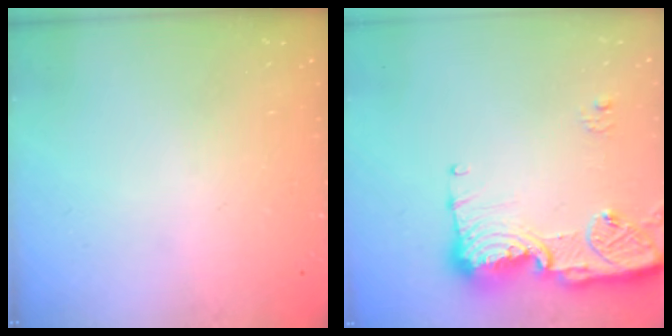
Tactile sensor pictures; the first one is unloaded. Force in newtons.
{"total": 15.8, "press": 15.7, "slide": 1.4}